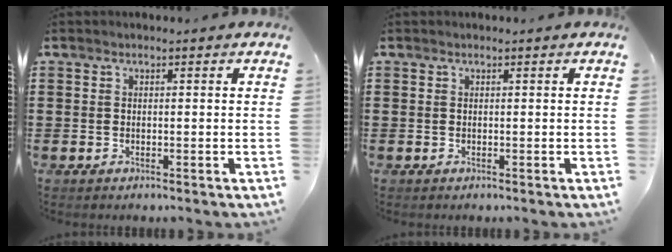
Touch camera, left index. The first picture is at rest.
{"total": 0.0}